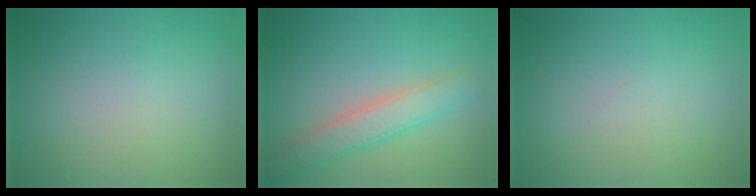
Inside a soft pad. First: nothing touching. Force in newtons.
{"total": 4.0, "press": 4.0, "slide": 0.4}
{"total": 0.0}